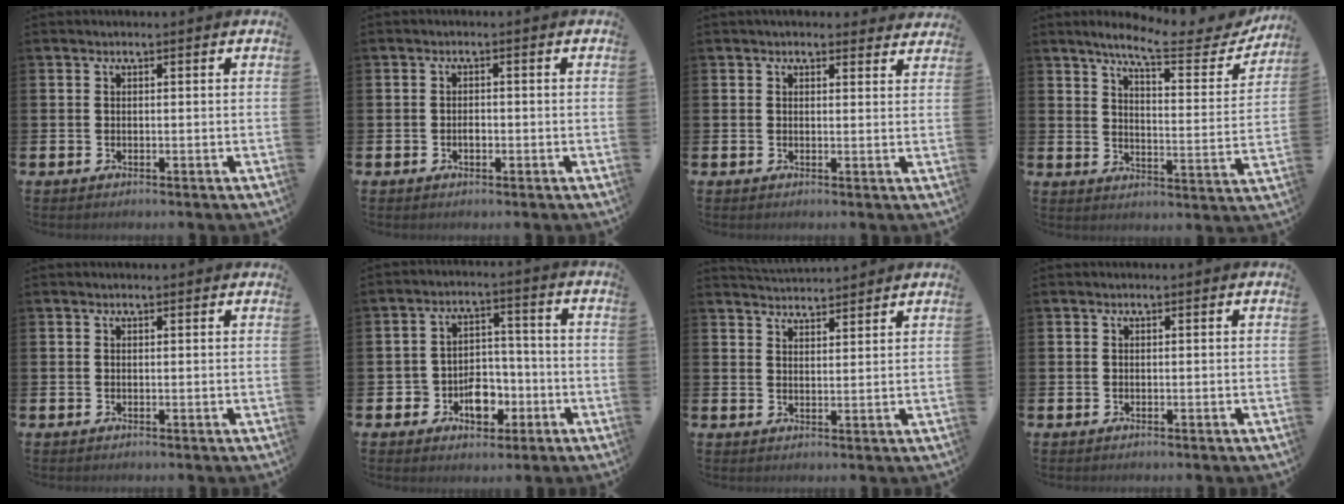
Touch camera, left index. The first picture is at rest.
{"total": 1.2, "force": [-0.4, 0.8, 0.9], "torque": [-0.009, -0.002, -0.010]}
{"total": 2.0, "force": [2.0, 0.6, 0.2], "torque": [0.003, -0.007, 0.034]}
{"total": 8.4, "force": [7.4, 1.2, 3.7], "torque": [-0.081, -0.048, 0.122]}
{"total": 0.0}
{"total": 6.0, "force": [-2.6, 4.5, 3.1], "torque": [-0.047, 0.014, -0.049]}
{"total": 3.8, "force": [3.8, 0.4, 0.0], "torque": [-0.008, -0.020, 0.070]}
{"total": 0.0}